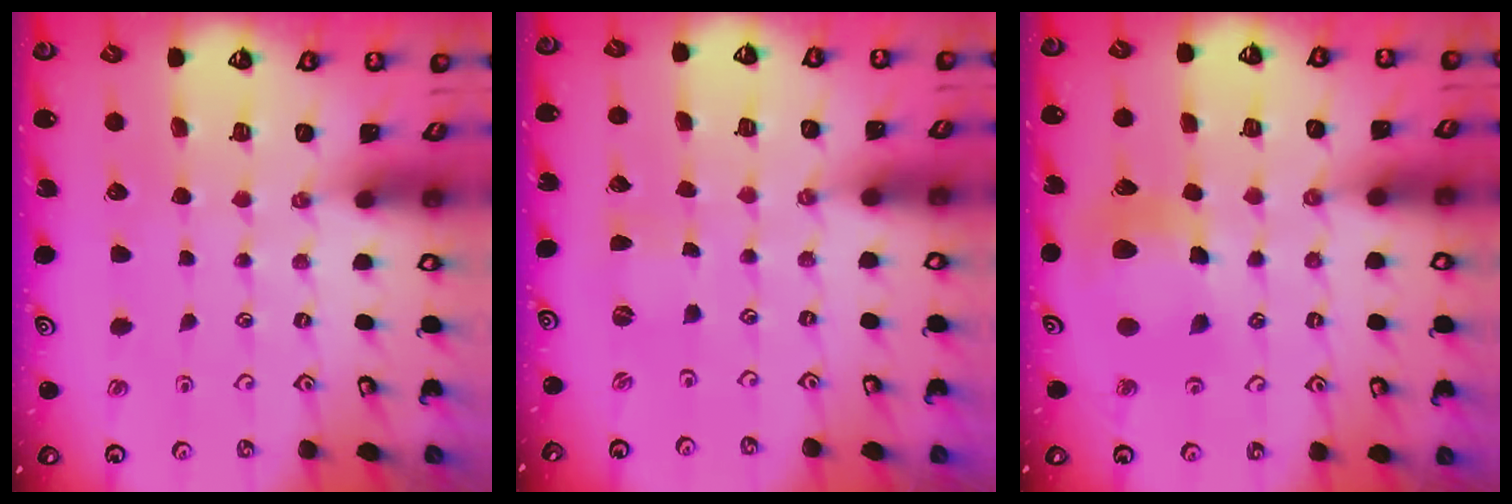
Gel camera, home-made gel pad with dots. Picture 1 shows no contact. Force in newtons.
{"total": 0.0}
{"total": 10.4, "press": 10.3, "slide": 1.3}